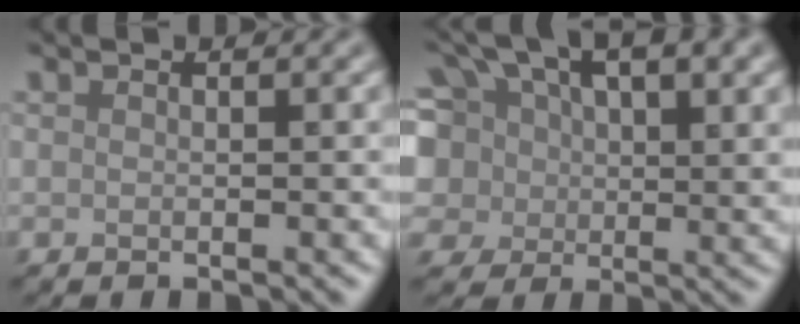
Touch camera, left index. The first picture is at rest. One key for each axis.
{"total": 11.4, "fx": 4.4, "fy": 7.1, "fz": 7.8, "tx": -0.161, "ty": 0.017, "tz": 0.071}